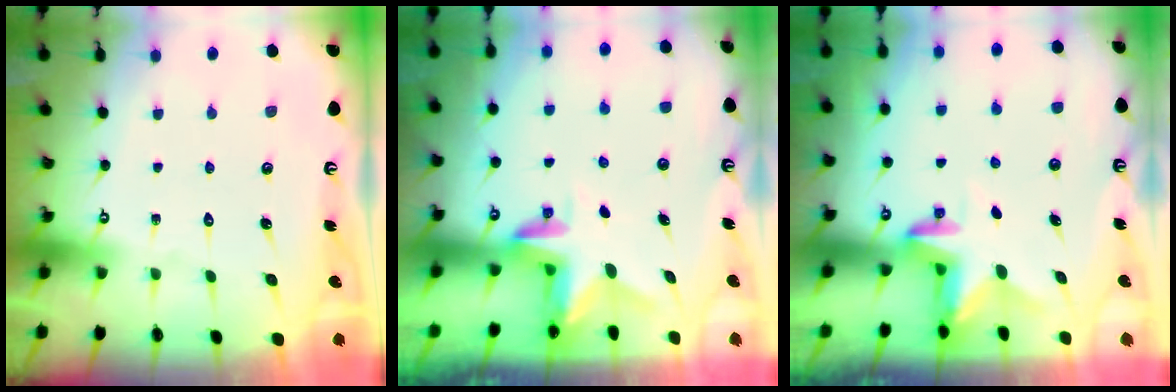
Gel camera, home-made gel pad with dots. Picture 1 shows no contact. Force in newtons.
{"total": 3.0, "press": 3.0, "slide": 0.2}
{"total": 3.0, "press": 3.0, "slide": 0.3}